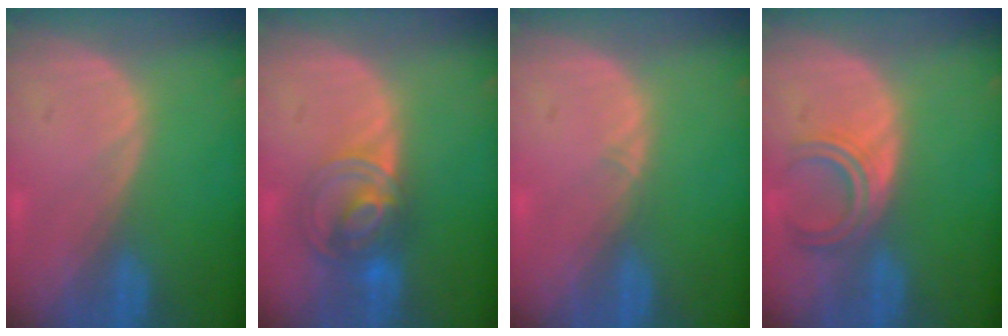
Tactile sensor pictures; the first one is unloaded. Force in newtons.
{"total": 7.4, "press": 6.2, "slide": 4.2}
{"total": 0.6, "press": 0.5, "slide": 0.4}
{"total": 4.4, "press": 4.3, "slide": 1.1}